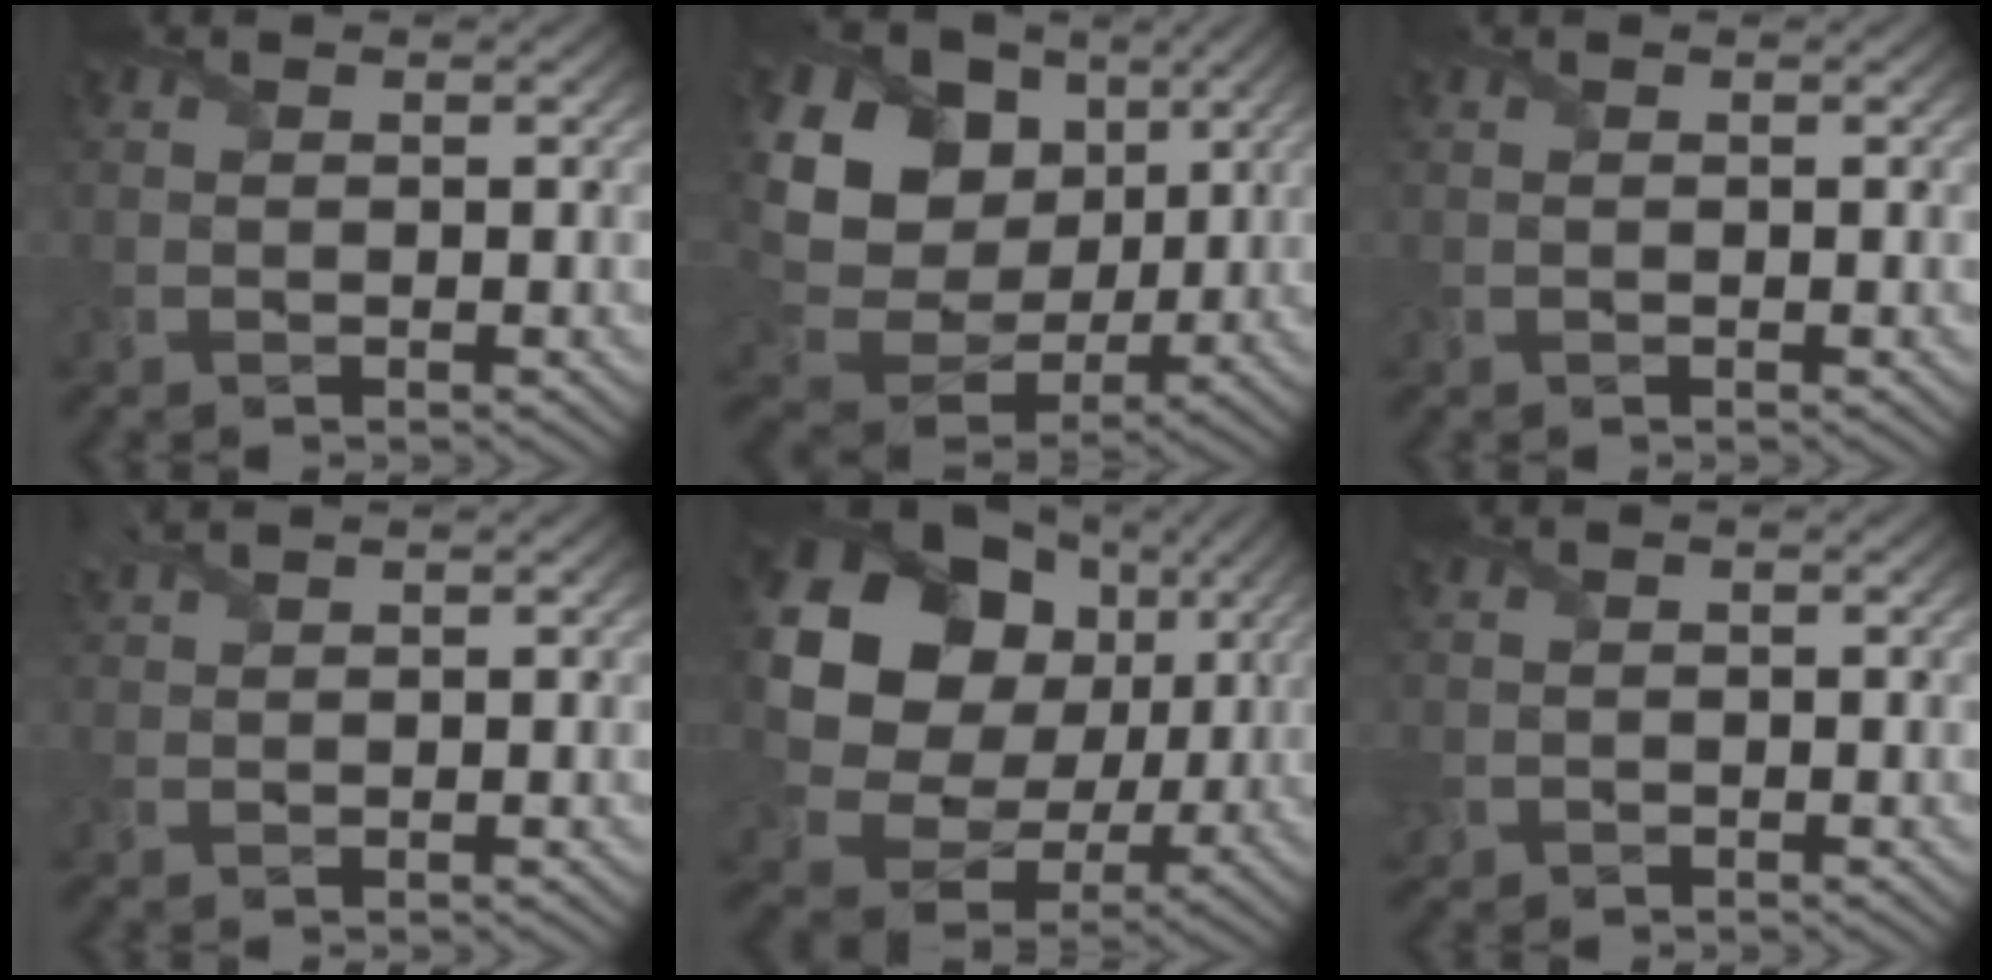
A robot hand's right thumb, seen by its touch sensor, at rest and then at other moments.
{"total": 16.5, "force": [5.3, 12.9, 8.8], "torque": [-0.225, 0.028, 0.106]}
{"total": 0.0}
{"total": 2.1, "force": [1.9, 0.1, 1.0], "torque": [-0.027, 0.014, 0.041]}
{"total": 18.3, "force": [5.1, 14.7, 9.6], "torque": [-0.256, 0.012, 0.113]}
{"total": 0.9, "force": [0.0, 0.9, 0.1], "torque": [-0.012, -0.003, -0.003]}